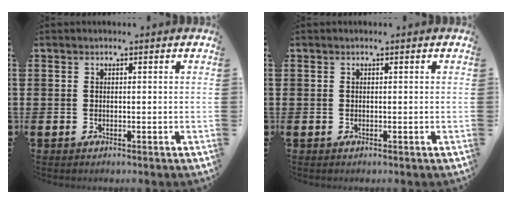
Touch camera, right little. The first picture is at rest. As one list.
[{"total": 0.0}]